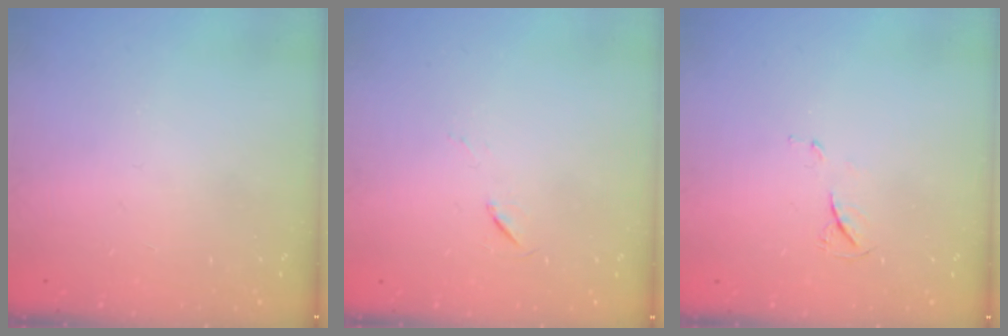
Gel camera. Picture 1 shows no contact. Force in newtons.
{"total": 5.5, "press": 5.1, "slide": 2.1}
{"total": 4.5, "press": 4.5, "slide": 0.6}